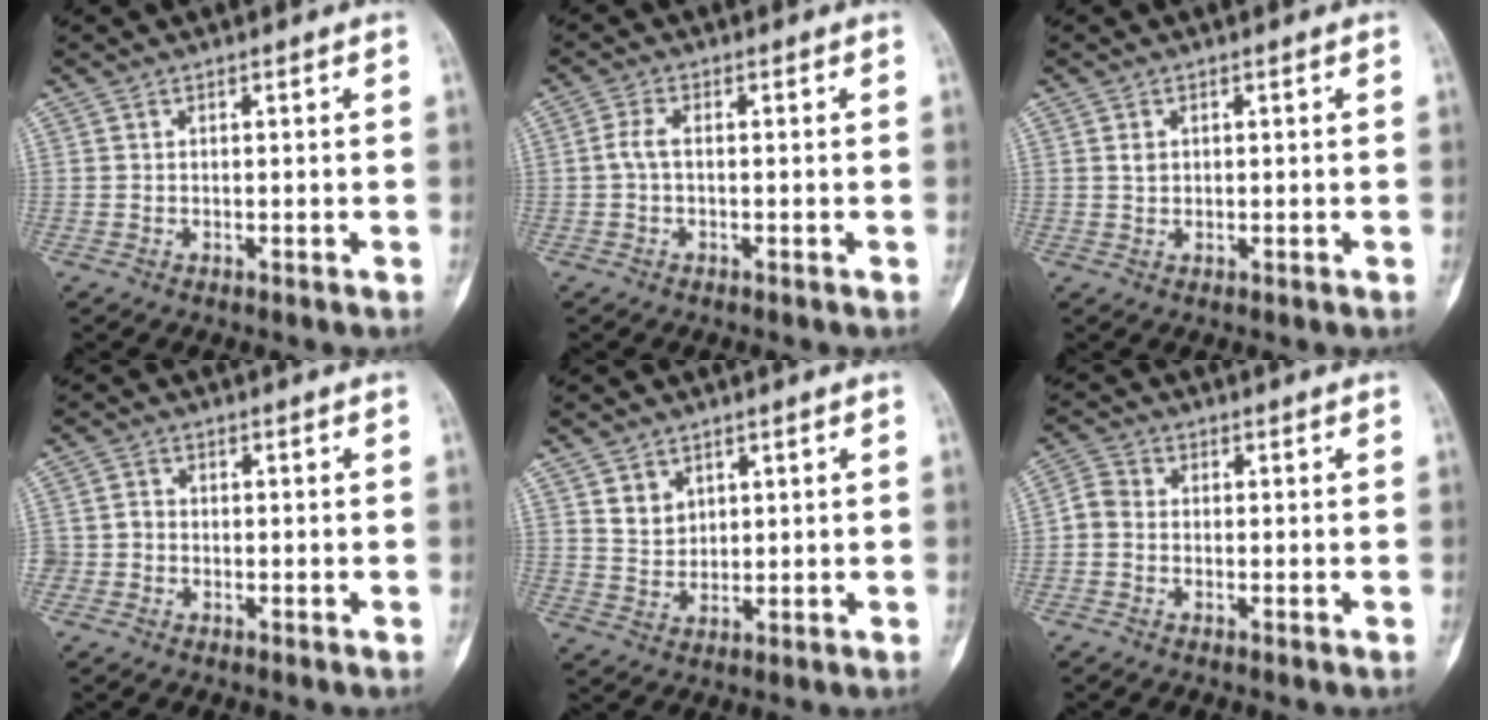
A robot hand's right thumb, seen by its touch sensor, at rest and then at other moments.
{"total": 2.4, "force": [-0.3, 1.2, 2.1], "torque": [-0.048, 0.004, -0.011]}
{"total": 1.3, "force": [0.4, 1.0, 0.7], "torque": [-0.007, 0.000, 0.007]}
{"total": 2.5, "force": [-0.9, 2.2, 0.6], "torque": [0.003, 0.011, -0.022]}
{"total": 4.0, "force": [2.1, 3.1, 1.4], "torque": [-0.008, -0.018, 0.046]}
{"total": 3.2, "force": [-0.9, 2.5, 1.8], "torque": [-0.033, 0.009, -0.032]}